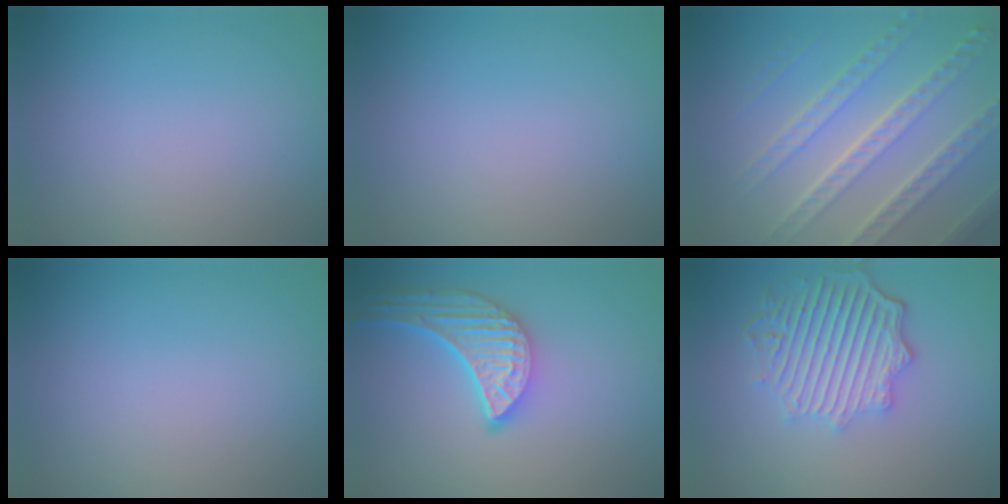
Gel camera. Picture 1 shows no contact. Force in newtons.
{"total": 0.0}
{"total": 7.1, "press": 5.0, "slide": 5.0}
{"total": 0.0}
{"total": 5.3, "press": 4.3, "slide": 3.1}
{"total": 5.8, "press": 4.6, "slide": 3.6}